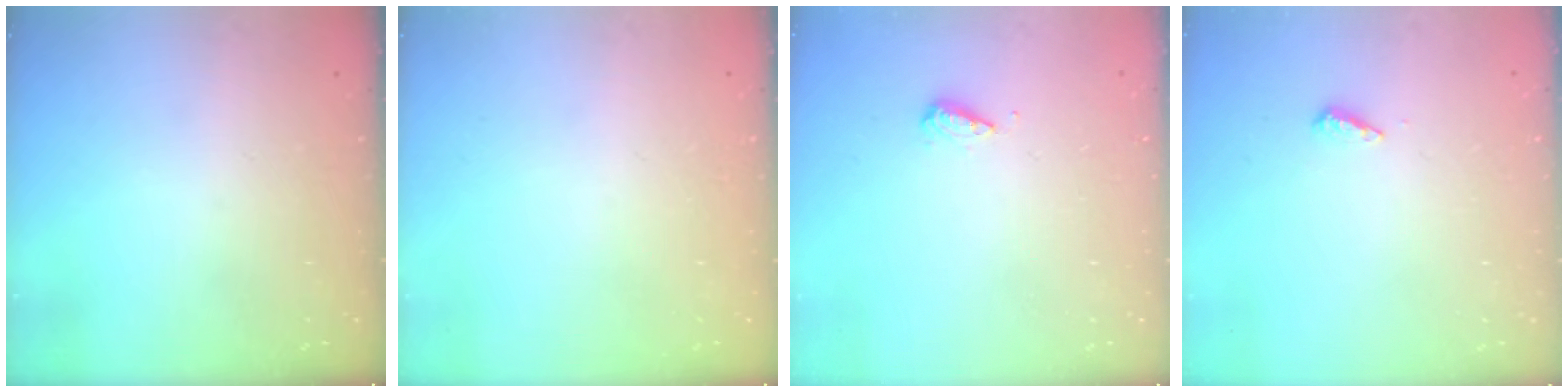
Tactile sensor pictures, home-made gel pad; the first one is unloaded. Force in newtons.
{"total": 0.0}
{"total": 5.2, "press": 5.2, "slide": 0.5}
{"total": 4.3, "press": 4.2, "slide": 0.6}